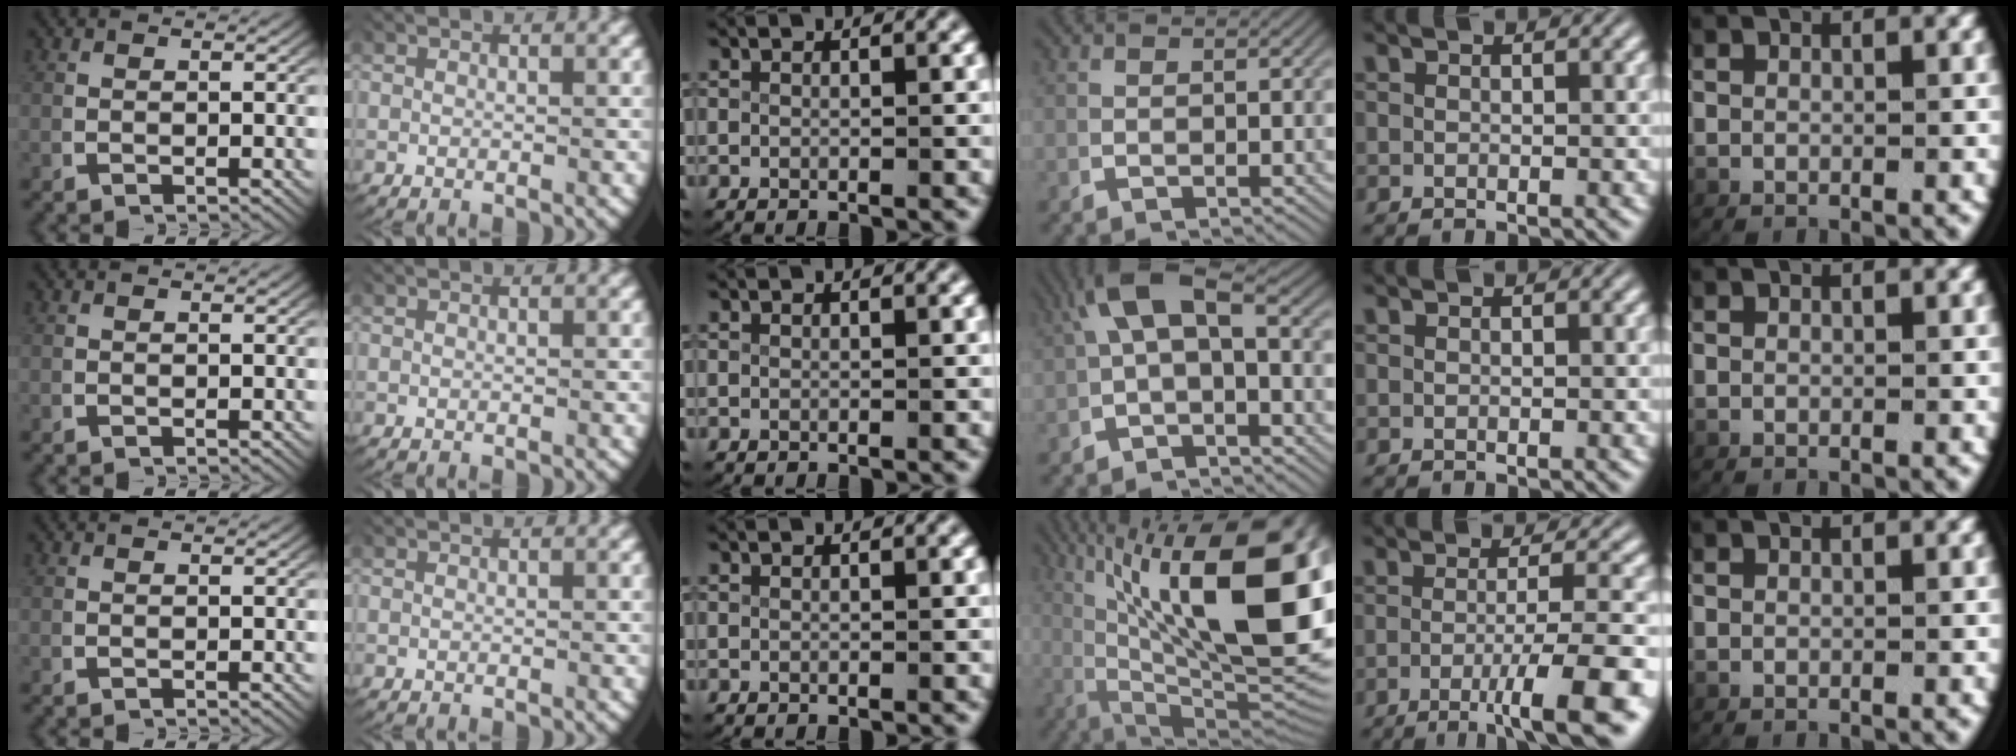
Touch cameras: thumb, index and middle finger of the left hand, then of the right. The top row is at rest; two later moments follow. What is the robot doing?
{"motion": "lift_and_place", "object": "plastic wrap"}